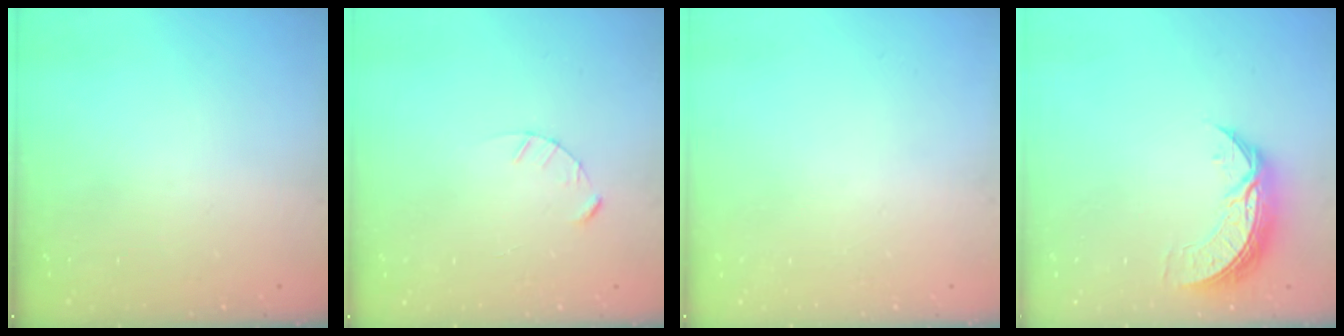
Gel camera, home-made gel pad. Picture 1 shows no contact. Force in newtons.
{"total": 2.4, "press": 2.4, "slide": 0.3}
{"total": 0.0}
{"total": 8.0, "press": 8.0, "slide": 0.7}